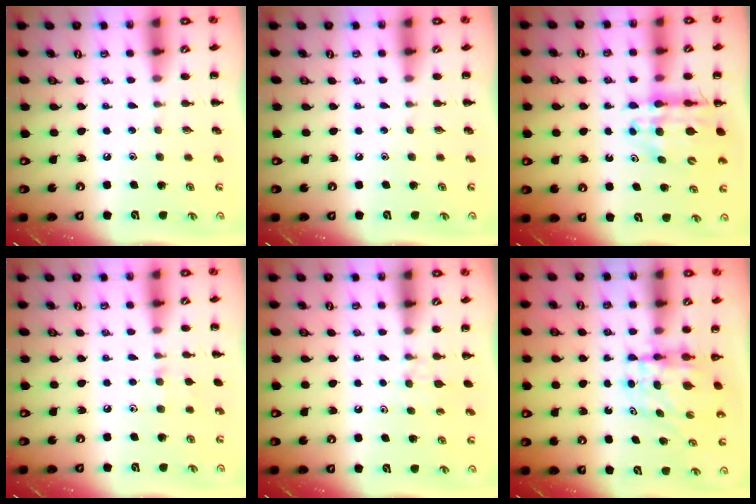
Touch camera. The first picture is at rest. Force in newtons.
{"total": 0.0}
{"total": 11.8, "press": 11.4, "slide": 3.1}
{"total": 6.5, "press": 6.2, "slide": 1.8}
{"total": 4.2, "press": 3.9, "slide": 1.4}
{"total": 5.4, "press": 5.3, "slide": 1.1}